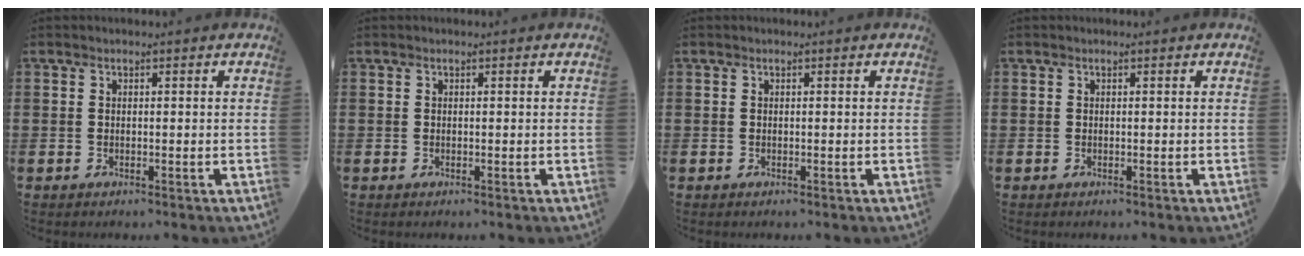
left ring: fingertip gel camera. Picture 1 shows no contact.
{"total": 0.0}
{"total": 0.0}
{"total": 0.0}